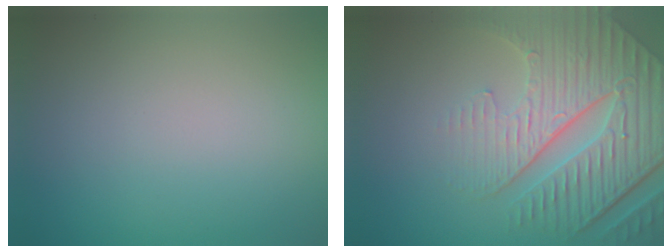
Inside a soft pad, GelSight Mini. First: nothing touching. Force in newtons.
{"total": 8.7, "press": 6.1, "slide": 6.1}